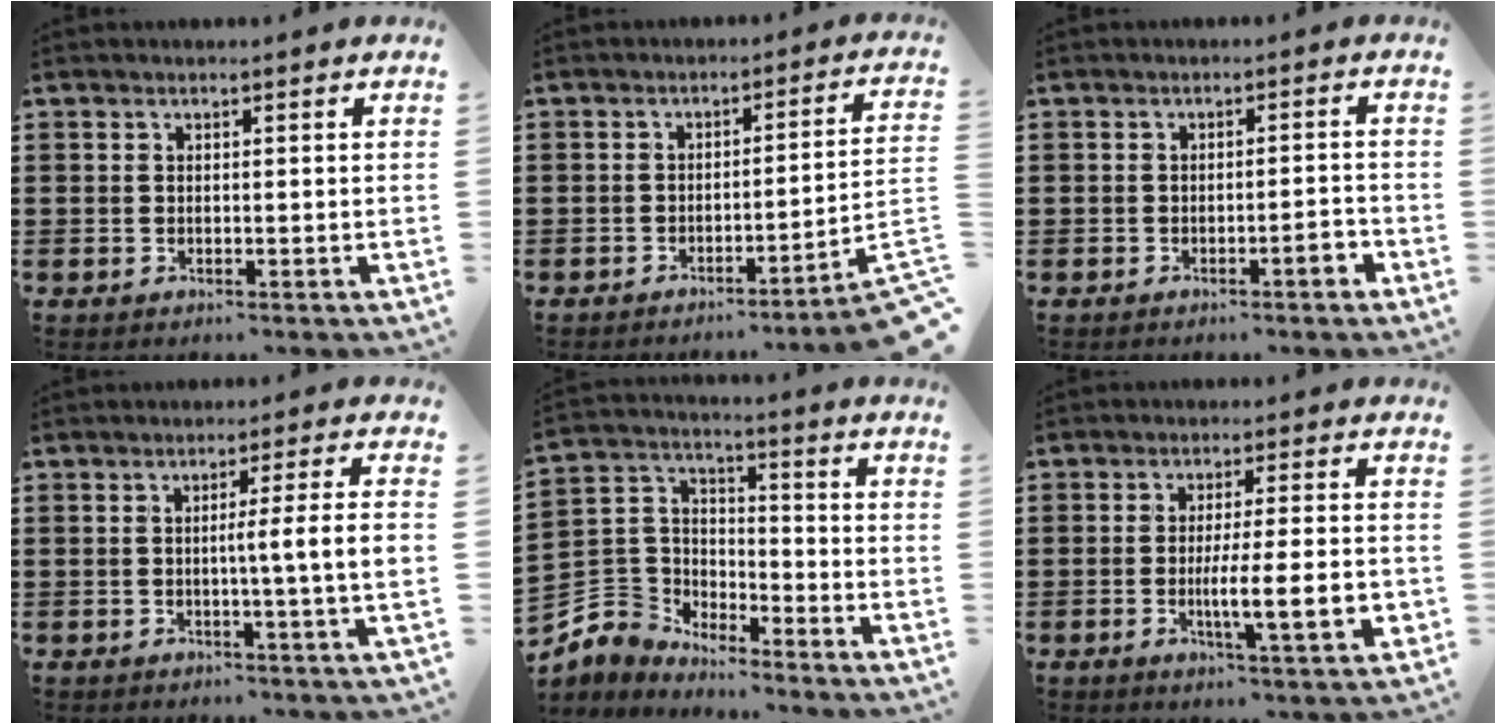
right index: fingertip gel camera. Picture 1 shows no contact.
{"total": 4.2, "force": [-2.9, -0.6, 2.9], "torque": [-0.053, -0.022, -0.060]}
{"total": 2.6, "force": [-1.7, 0.4, 1.9], "torque": [-0.033, 0.001, -0.031]}
{"total": 5.7, "force": [-0.3, -0.8, 5.7], "torque": [-0.100, -0.010, -0.009]}
{"total": 4.5, "force": [-2.8, 3.5, -0.5], "torque": [-0.038, -0.009, -0.068]}
{"total": 9.2, "force": [-1.9, 1.5, 8.8], "torque": [-0.150, -0.013, -0.035]}